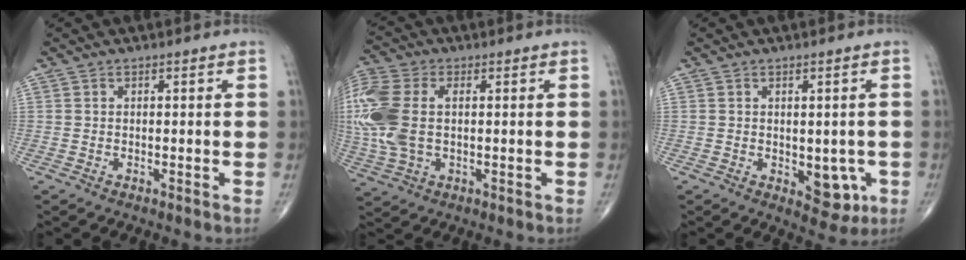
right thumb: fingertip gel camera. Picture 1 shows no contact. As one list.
[{"total": 15.4, "force": [1.0, 9.4, 12.2], "torque": [-0.329, 0.009, 0.022]}, {"total": 6.0, "force": [-1.4, 3.6, 4.6], "torque": [-0.023, -0.004, -0.008]}]